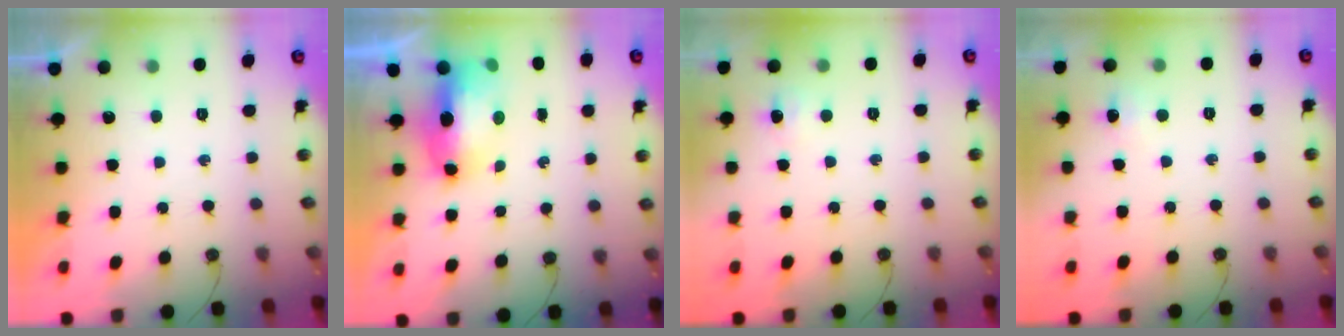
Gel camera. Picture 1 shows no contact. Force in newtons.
{"total": 9.0, "press": 8.9, "slide": 1.7}
{"total": 3.6, "press": 3.5, "slide": 0.7}
{"total": 5.4, "press": 5.4, "slide": 0.7}